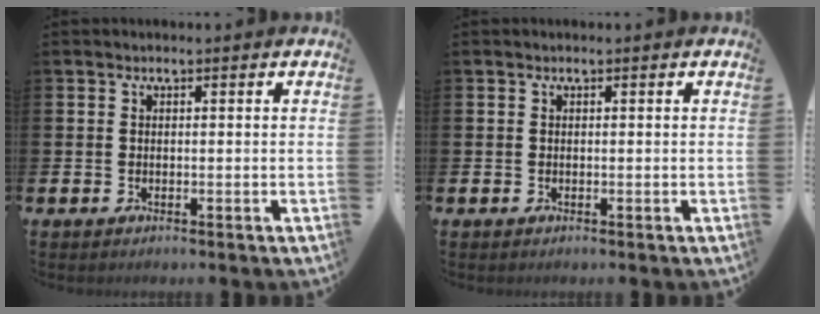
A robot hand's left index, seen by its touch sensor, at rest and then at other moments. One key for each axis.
{"total": 0.0}